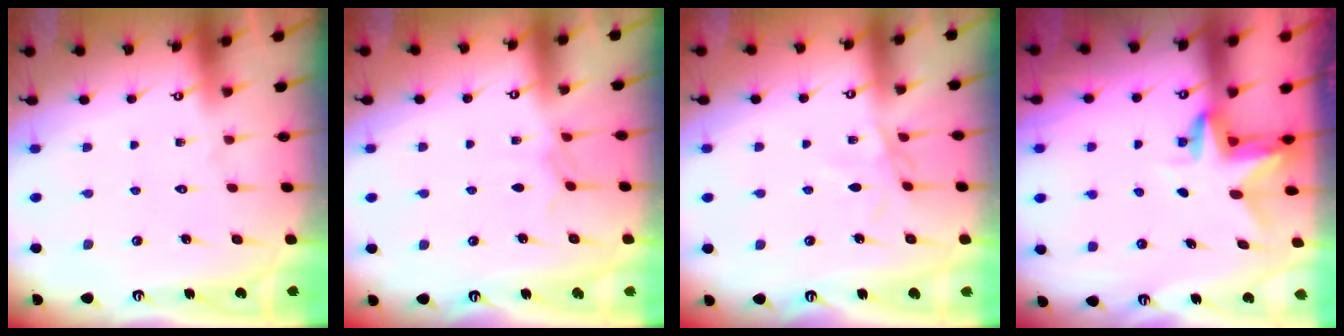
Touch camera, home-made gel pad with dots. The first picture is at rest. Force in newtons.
{"total": 3.1, "press": 3.1, "slide": 0.5}
{"total": 4.0, "press": 4.0, "slide": 0.5}
{"total": 3.1, "press": 3.1, "slide": 0.2}